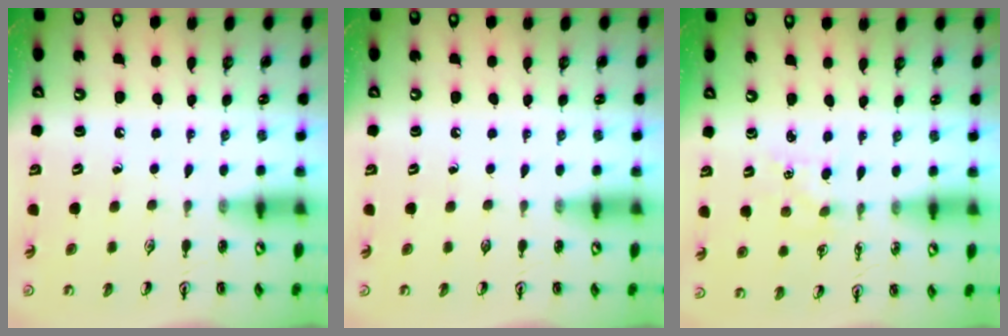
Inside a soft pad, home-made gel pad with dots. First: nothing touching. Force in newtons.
{"total": 0.0}
{"total": 2.1, "press": 2.1, "slide": 0.3}